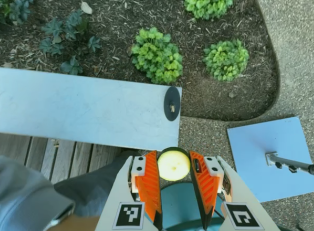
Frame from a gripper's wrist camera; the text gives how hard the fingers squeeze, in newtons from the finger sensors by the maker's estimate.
{"total": 10.1, "left": 11.3, "right": 9.0}